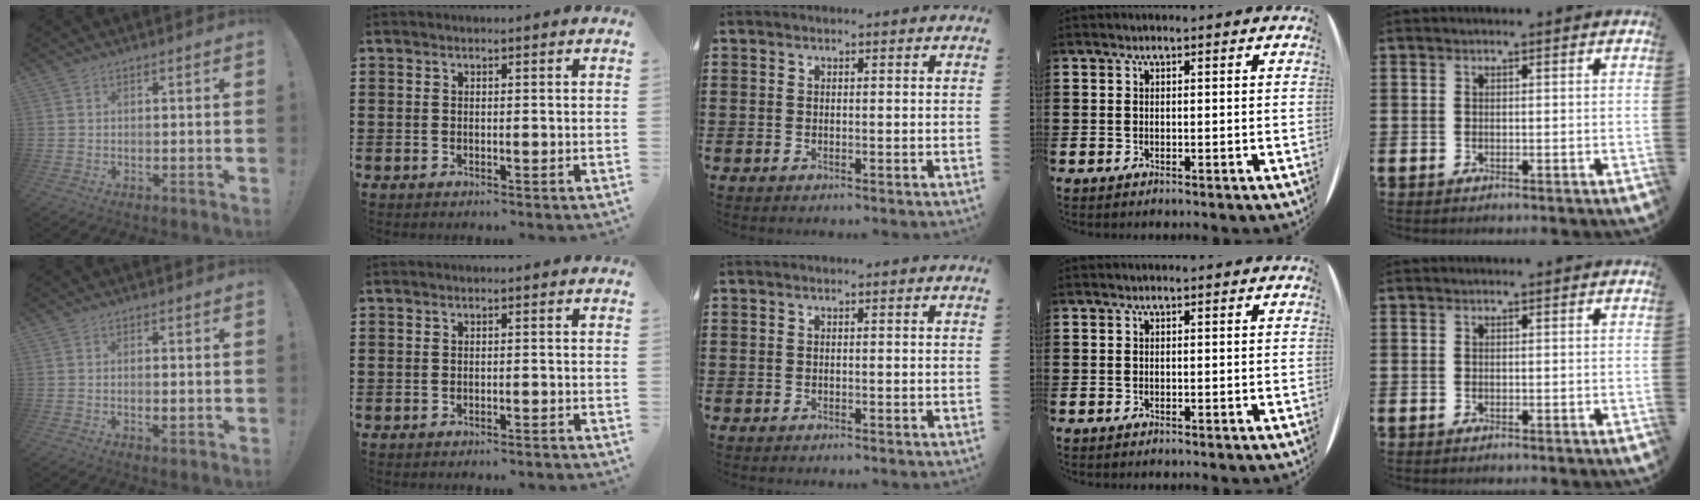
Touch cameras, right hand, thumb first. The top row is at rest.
{"thumb": {"total": 1.8, "force": [-0.3, 0.4, 1.7], "torque": [-0.020, -0.003, -0.006]}, "index": {"total": 1.0, "force": [-1.0, 0.0, 0.0], "torque": [-0.004, 0.001, -0.022]}}